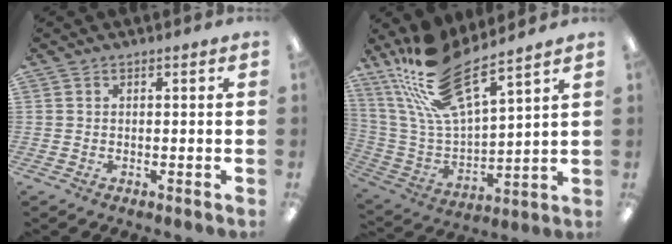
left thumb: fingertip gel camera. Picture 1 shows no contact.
{"total": 19.2, "force": [15.1, 5.0, 10.8], "torque": [-0.242, -0.090, 0.268]}